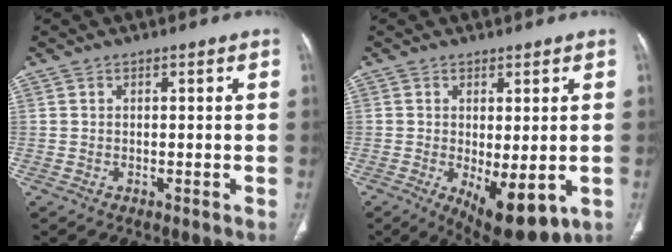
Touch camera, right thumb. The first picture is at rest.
{"total": 10.6, "force": [-2.8, 4.3, 9.3], "torque": [-0.127, -0.022, -0.025]}